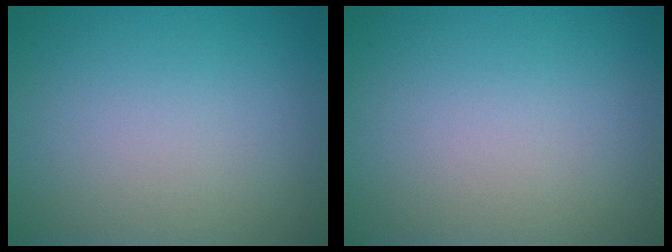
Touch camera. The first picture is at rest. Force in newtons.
{"total": 0.0}